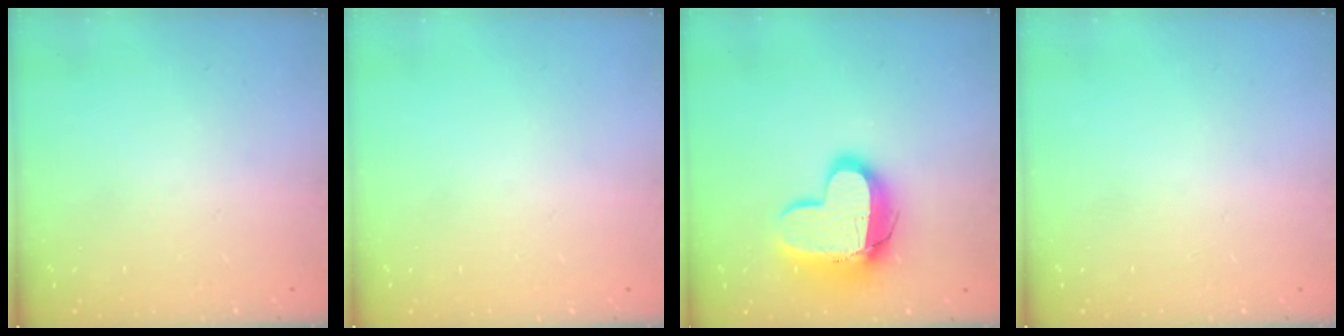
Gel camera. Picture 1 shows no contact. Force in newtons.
{"total": 0.0}
{"total": 15.0, "press": 14.9, "slide": 1.3}
{"total": 0.0}